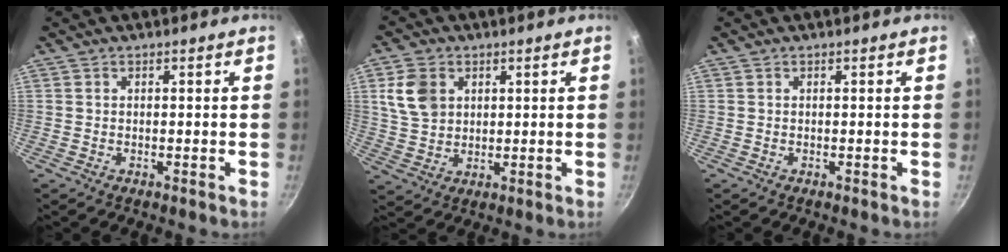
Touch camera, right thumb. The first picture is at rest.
{"total": 8.2, "force": [2.7, 6.2, 4.7], "torque": [-0.074, -0.005, 0.055]}
{"total": 0.0}